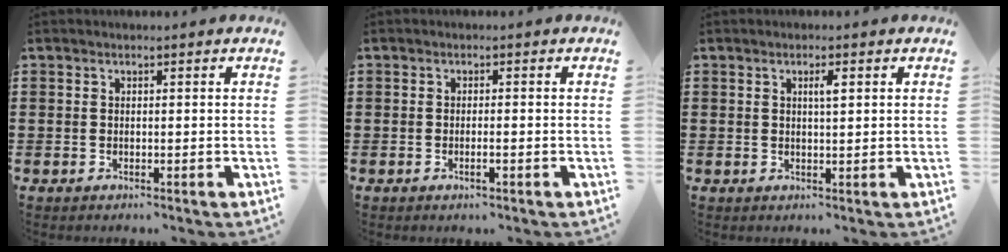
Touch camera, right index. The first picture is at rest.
{"total": 1.1, "force": [-0.5, 0.2, 1.0], "torque": [-0.018, -0.002, -0.008]}
{"total": 1.9, "force": [0.6, 0.4, 1.7], "torque": [-0.033, 0.004, 0.008]}